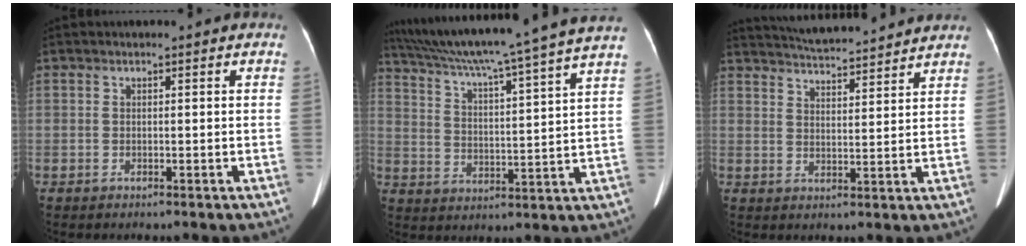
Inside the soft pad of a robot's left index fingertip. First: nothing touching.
{"total": 23.4, "force": [20.0, -2.1, 11.9], "torque": [-0.205, -0.018, 0.283]}
{"total": 13.0, "force": [12.2, 0.8, 4.4], "torque": [-0.080, 0.016, 0.177]}